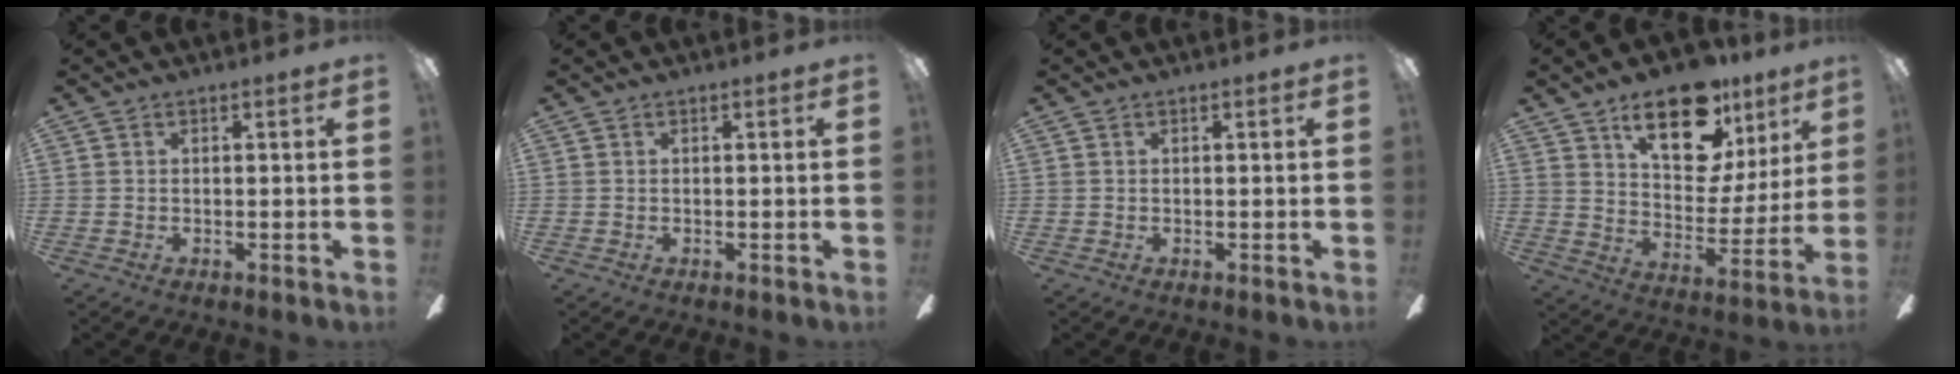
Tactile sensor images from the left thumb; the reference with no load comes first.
{"total": 0.0}
{"total": 0.0}
{"total": 19.8, "force": [12.8, 10.0, 11.4], "torque": [-0.166, -0.068, 0.220]}